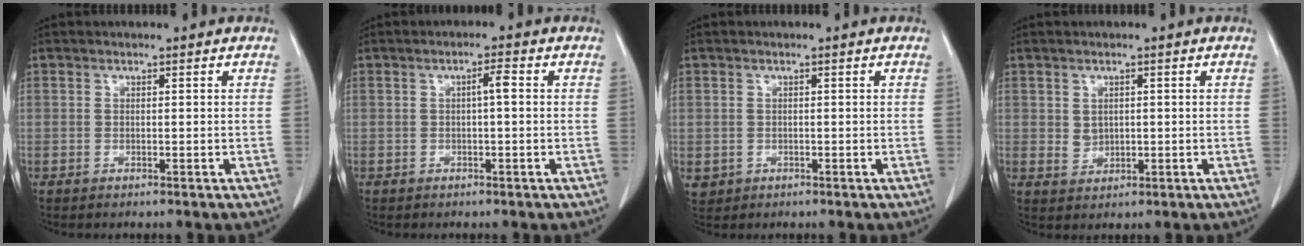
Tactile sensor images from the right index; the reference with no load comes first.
{"total": 2.0, "force": [0.1, 0.2, 2.0], "torque": [-0.033, 0.005, 0.001]}
{"total": 2.2, "force": [-0.3, 2.1, 0.3], "torque": [-0.004, 0.002, 0.003]}
{"total": 2.1, "force": [0.3, 1.8, 1.2], "torque": [-0.022, -0.002, 0.012]}